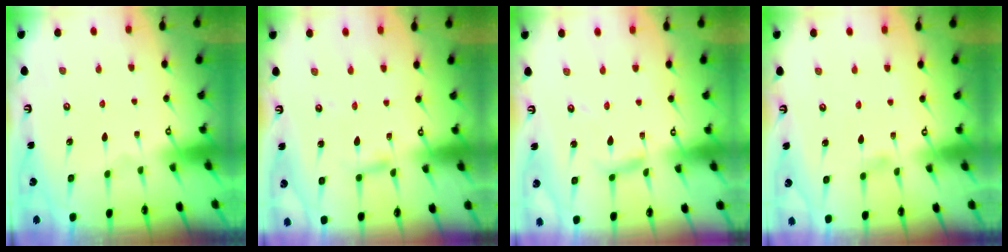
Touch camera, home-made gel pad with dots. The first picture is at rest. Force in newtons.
{"total": 3.0, "press": 3.0, "slide": 0.2}
{"total": 5.6, "press": 5.6, "slide": 0.4}
{"total": 4.1, "press": 4.1, "slide": 0.3}